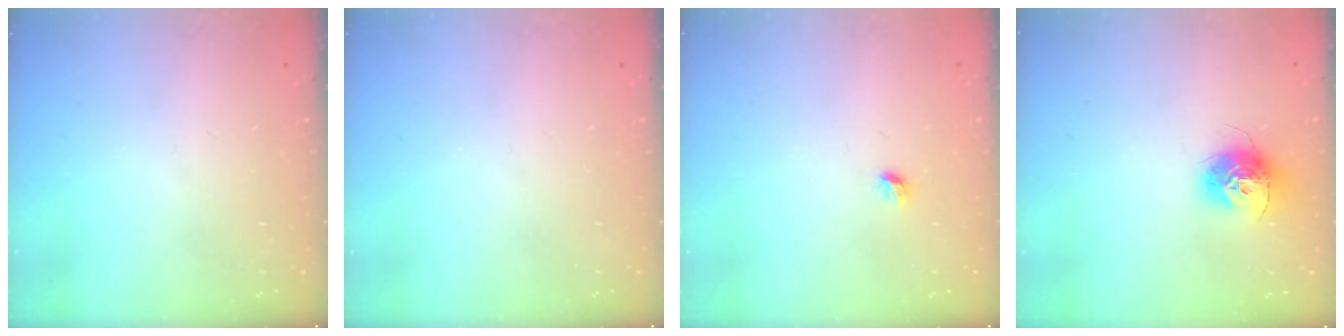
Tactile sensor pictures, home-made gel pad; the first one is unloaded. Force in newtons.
{"total": 0.0}
{"total": 3.7, "press": 3.6, "slide": 0.8}
{"total": 12.1, "press": 12.1, "slide": 0.8}